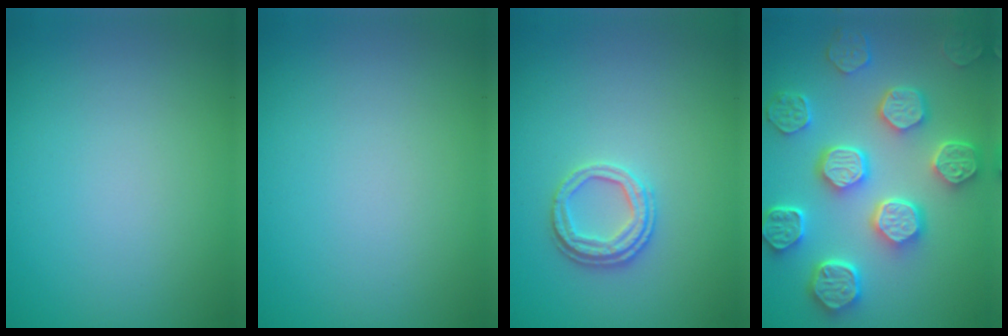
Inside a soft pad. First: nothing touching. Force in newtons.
{"total": 0.0}
{"total": 2.5, "press": 2.3, "slide": 0.9}
{"total": 8.1, "press": 6.5, "slide": 4.8}